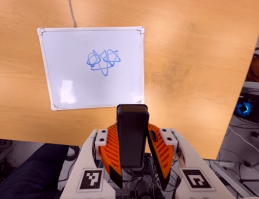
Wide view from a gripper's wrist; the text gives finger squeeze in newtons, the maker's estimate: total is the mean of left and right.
{"total": 5.4, "left": 4.9, "right": 5.9}